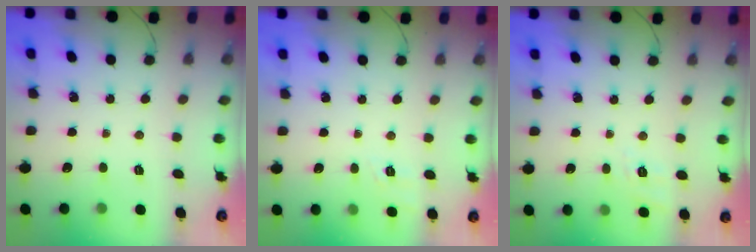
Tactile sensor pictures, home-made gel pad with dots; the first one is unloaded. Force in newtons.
{"total": 1.8, "press": 0.2, "slide": 1.8}
{"total": 2.6, "press": 1.5, "slide": 2.1}